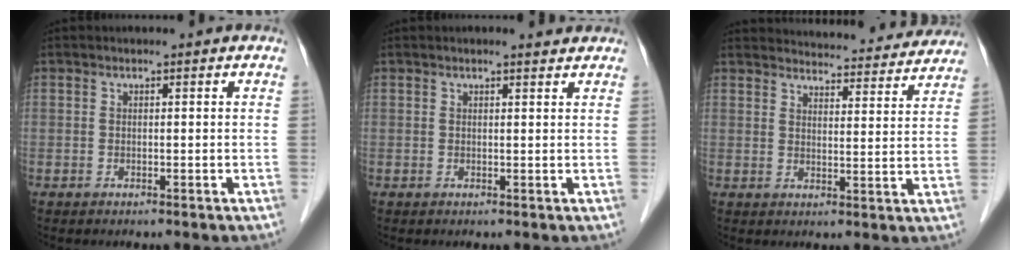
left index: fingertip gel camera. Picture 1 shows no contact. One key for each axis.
{"total": 1.9, "fx": 1.7, "fy": 0.3, "fz": 0.7, "tx": -0.017, "ty": 0.008, "tz": 0.020}
{"total": 21.3, "fx": 20.4, "fy": 4.0, "fz": 4.5, "tx": -0.053, "ty": -0.016, "tz": 0.244}